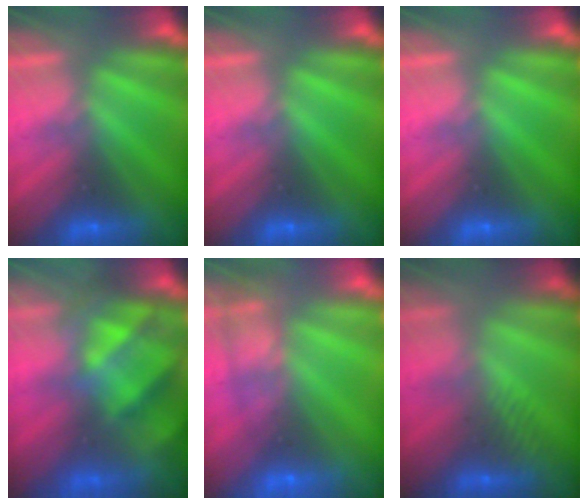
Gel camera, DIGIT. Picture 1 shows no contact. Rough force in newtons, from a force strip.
{"total": 0.0}
{"total": 0.0}
{"total": 5.1}
{"total": 7.7}
{"total": 2.4}